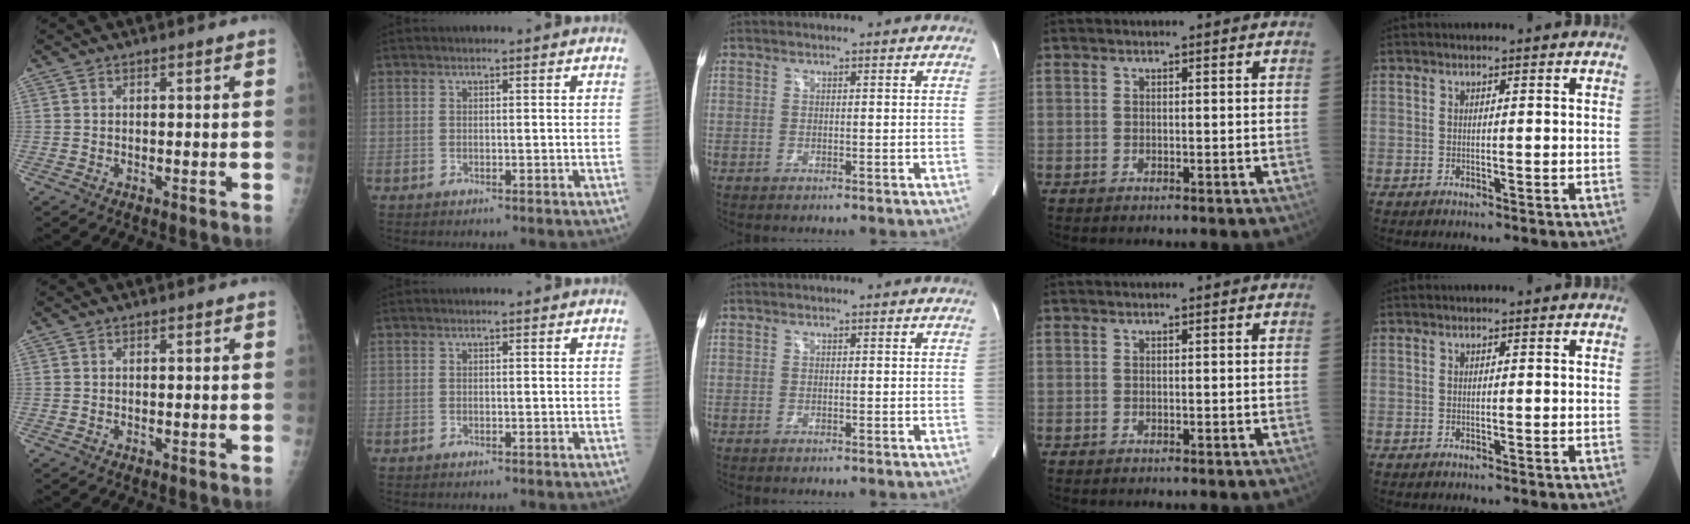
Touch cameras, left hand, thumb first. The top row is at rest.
{"index": {"total": 0.8, "force": [-0.8, -0.1, -0.2], "torque": [0.002, -0.007, -0.012]}}